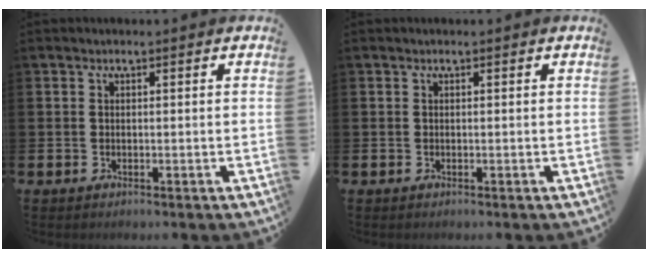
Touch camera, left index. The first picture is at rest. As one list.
[{"total": 0.0}]